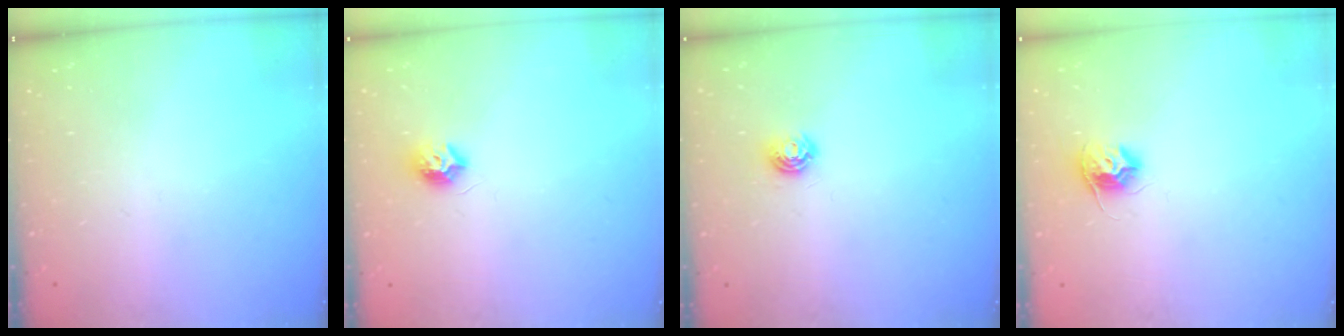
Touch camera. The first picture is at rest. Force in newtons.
{"total": 7.6, "press": 7.6, "slide": 0.2}
{"total": 5.0, "press": 5.0, "slide": 0.6}
{"total": 9.1, "press": 9.1, "slide": 0.4}